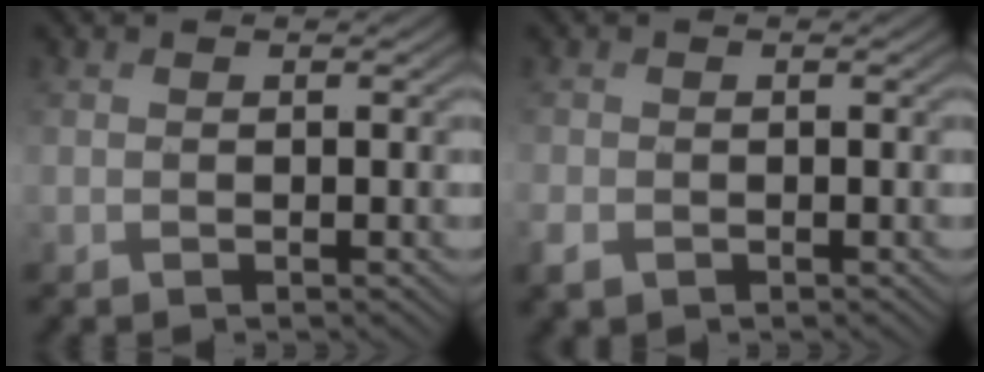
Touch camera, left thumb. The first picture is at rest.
{"total": 2.2, "force": [-1.1, 1.7, 0.9], "torque": [-0.033, -0.011, -0.031]}